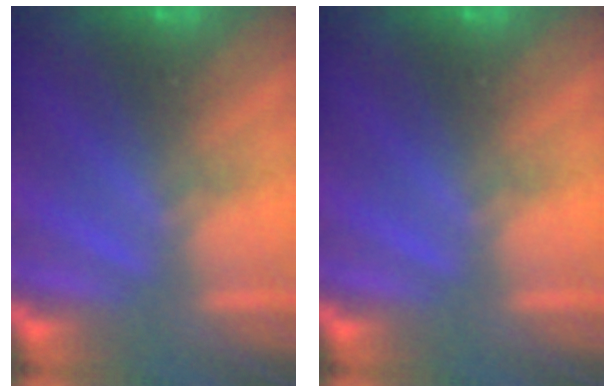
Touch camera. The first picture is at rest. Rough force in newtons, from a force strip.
{"total": 0.0}